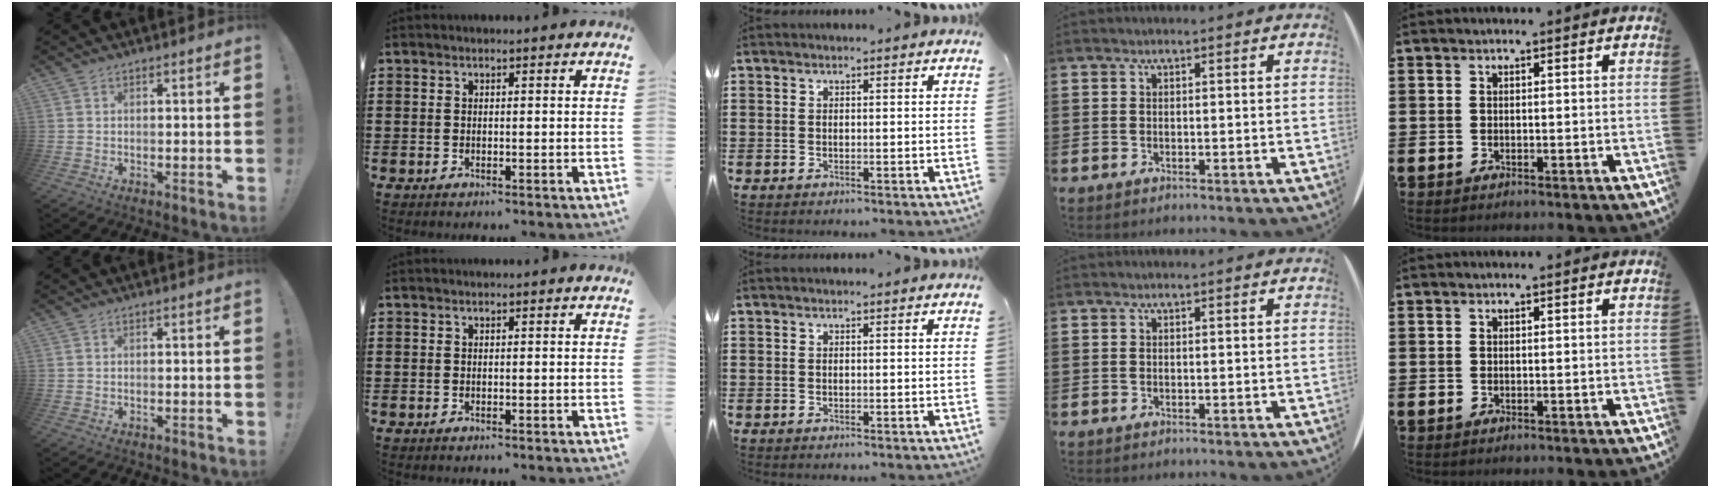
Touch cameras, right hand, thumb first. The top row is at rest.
{}